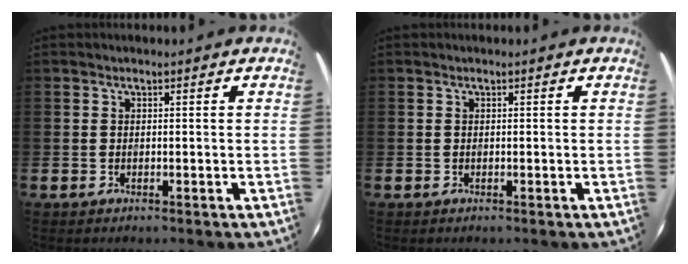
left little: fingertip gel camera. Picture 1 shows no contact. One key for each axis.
{"total": 0.0}